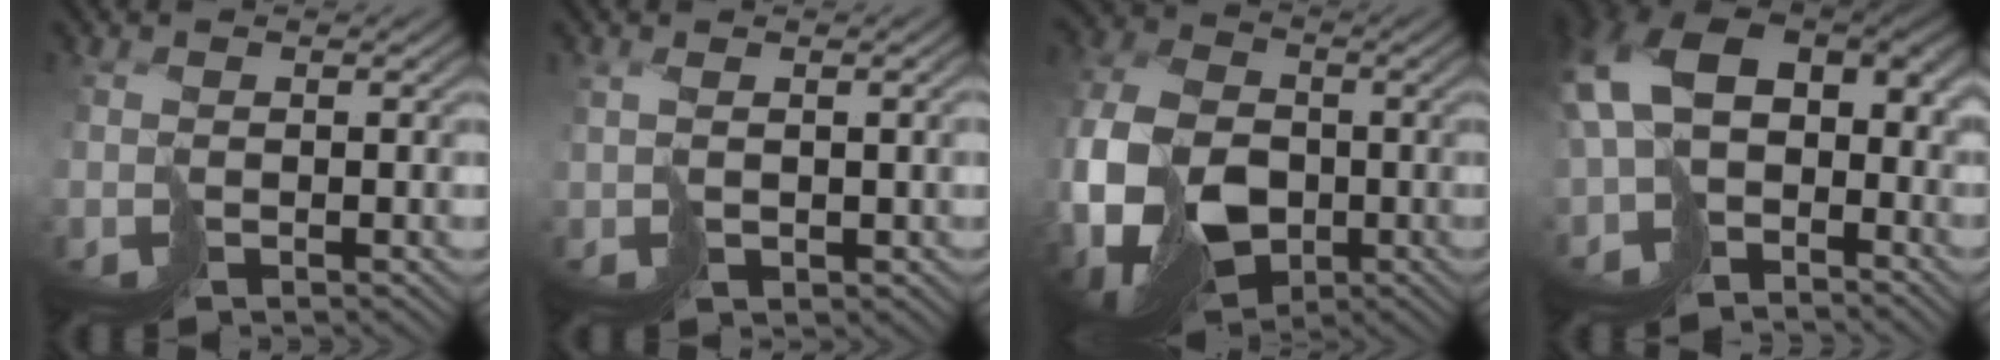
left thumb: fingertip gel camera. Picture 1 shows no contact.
{"total": 2.7, "force": [0.6, 1.2, 2.4], "torque": [-0.052, -0.001, 0.020]}
{"total": 14.4, "force": [-3.0, 9.9, 10.0], "torque": [-0.236, -0.022, -0.046]}
{"total": 12.4, "force": [-1.8, 8.8, 8.6], "torque": [-0.216, -0.030, -0.011]}